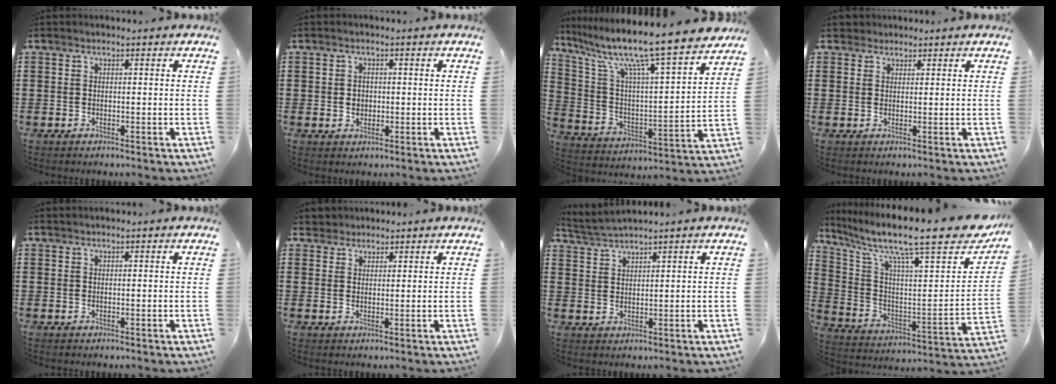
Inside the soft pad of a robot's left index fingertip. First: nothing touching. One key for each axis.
{"total": 1.6, "fx": 0.2, "fy": 1.3, "fz": 0.8, "tx": -0.019, "ty": 0.008, "tz": 0.001}
{"total": 12.0, "fx": 10.0, "fy": 0.2, "fz": 6.7, "tx": -0.159, "ty": -0.076, "tz": 0.159}
{"total": 1.8, "fx": 1.6, "fy": 1.0, "fz": -0.1, "tx": -0.005, "ty": 0.007, "tz": 0.031}
{"total": 0.0}
{"total": 2.1, "fx": 1.9, "fy": 0.9, "fz": -0.3, "tx": -0.001, "ty": 0.006, "tz": 0.037}
{"total": 2.1, "fx": 2.1, "fy": -0.4, "fz": 0.3, "tx": -0.013, "ty": -0.005, "tz": 0.039}
{"total": 12.8, "fx": 9.9, "fy": 1.7, "fz": 7.9, "tx": -0.160, "ty": -0.076, "tz": 0.151}